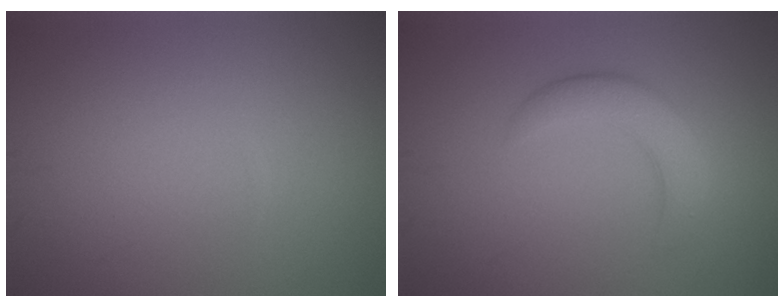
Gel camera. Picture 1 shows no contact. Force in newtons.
{"total": 3.6, "press": 3.6, "slide": 0.2}